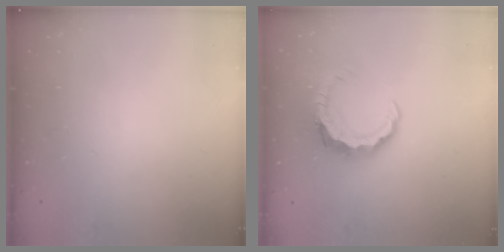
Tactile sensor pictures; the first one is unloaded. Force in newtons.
{"total": 8.0, "press": 7.9, "slide": 0.7}